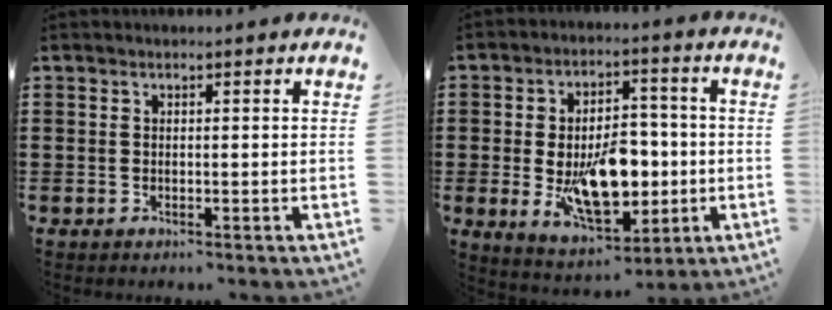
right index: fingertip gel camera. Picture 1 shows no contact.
{"total": 12.1, "force": [-1.8, 6.8, 9.8], "torque": [-0.160, -0.008, -0.027]}